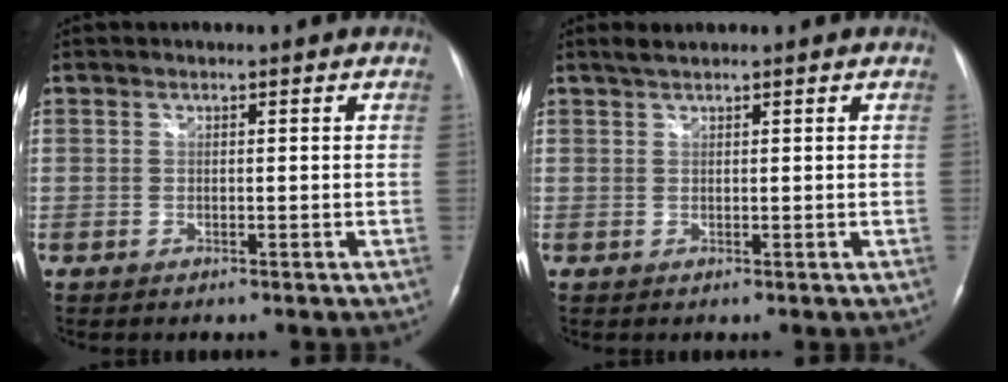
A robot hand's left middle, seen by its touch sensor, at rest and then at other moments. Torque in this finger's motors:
{"motor_torque": [0.18, -0.14, -0.03, 0.01]}